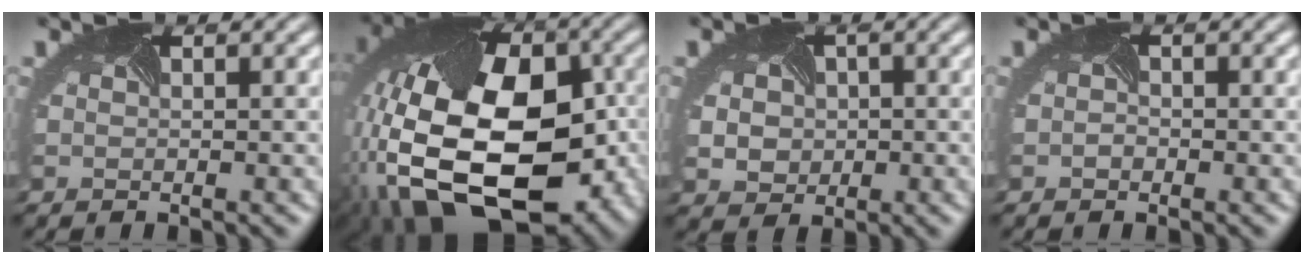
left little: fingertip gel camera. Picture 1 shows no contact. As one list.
[{"total": 19.0, "force": [-4.2, 11.7, 14.4], "torque": [-0.313, -0.046, -0.038]}, {"total": 4.1, "force": [0.2, 3.5, 2.1], "torque": [-0.046, 0.007, 0.002]}, {"total": 0.7, "force": [-0.6, -0.2, -0.3], "torque": [-0.007, -0.005, -0.005]}]